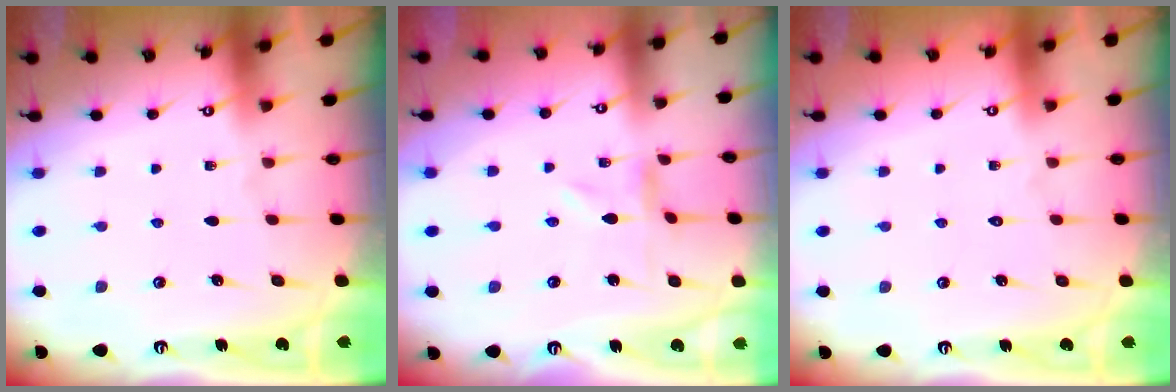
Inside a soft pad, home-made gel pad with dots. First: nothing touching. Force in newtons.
{"total": 0.0}
{"total": 1.7, "press": 1.7, "slide": 0.1}